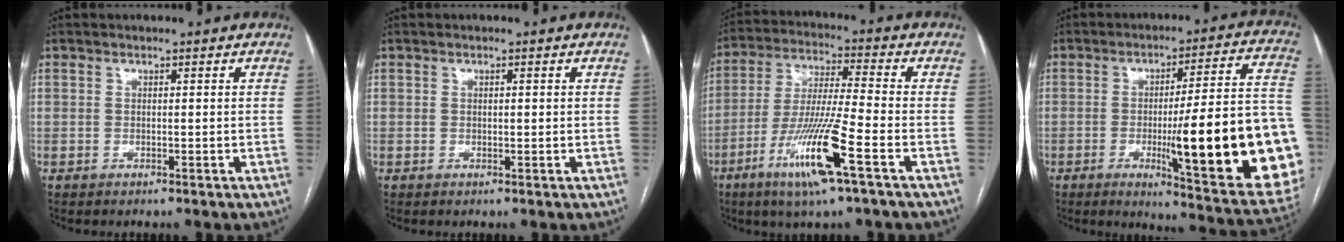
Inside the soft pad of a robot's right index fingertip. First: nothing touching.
{"total": 0.7, "force": [0.1, 0.2, 0.6], "torque": [-0.009, 0.001, 0.002]}
{"total": 13.4, "force": [-6.2, -0.2, 11.9], "torque": [-0.241, -0.020, -0.117]}
{"total": 26.0, "force": [-5.4, 2.2, 25.4], "torque": [-0.243, 0.000, -0.068]}